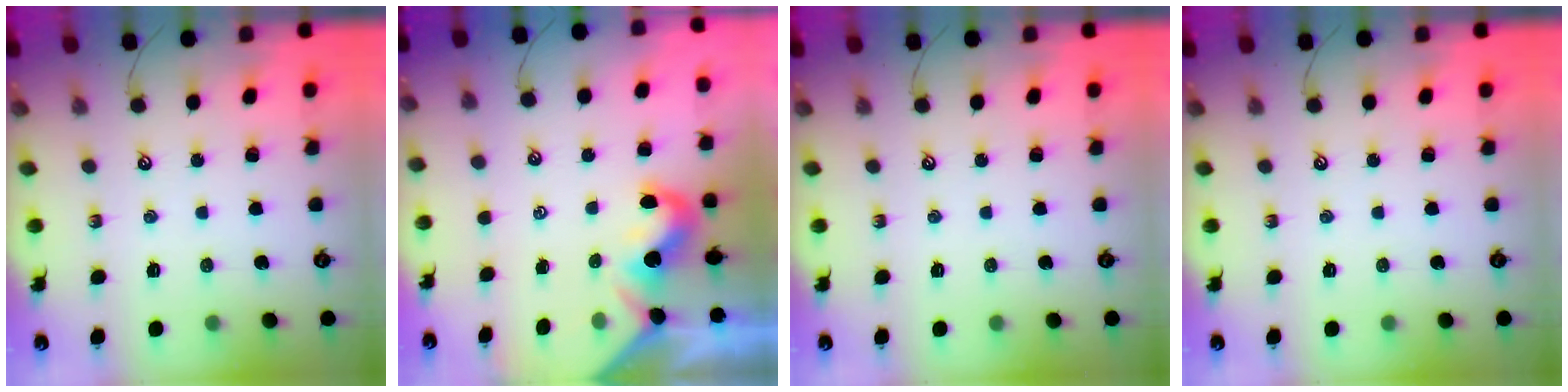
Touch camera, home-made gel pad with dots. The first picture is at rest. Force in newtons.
{"total": 2.0, "press": 2.0, "slide": 0.6}
{"total": 0.0}
{"total": 0.0}